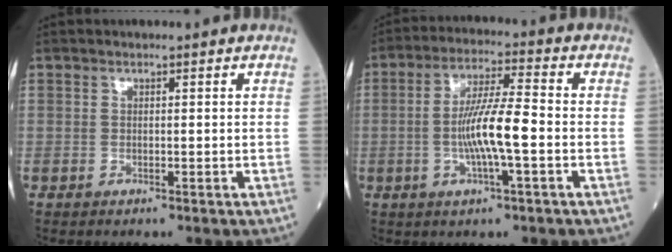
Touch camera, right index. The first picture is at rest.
{"total": 9.2, "force": [-1.6, 0.6, 9.0], "torque": [-0.172, 0.002, -0.035]}